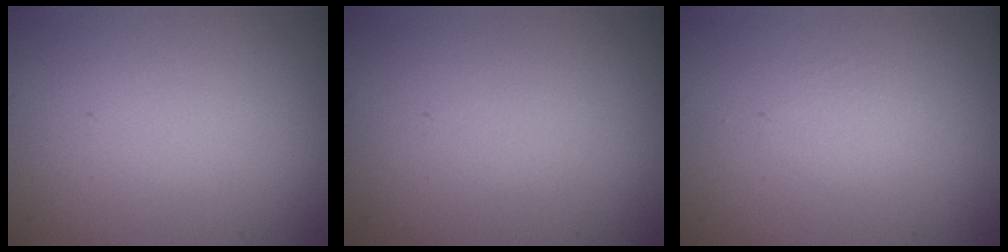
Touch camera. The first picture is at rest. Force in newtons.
{"total": 0.0}
{"total": 0.0}